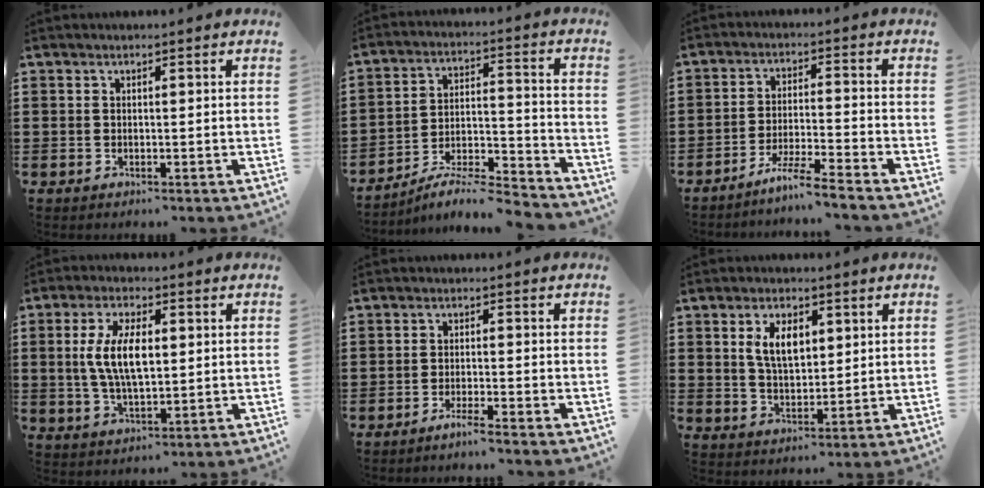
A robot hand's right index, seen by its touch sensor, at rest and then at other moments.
{"total": 7.0, "force": [-6.6, 0.3, 2.3], "torque": [-0.034, -0.001, -0.131]}
{"total": 5.5, "force": [-5.0, -0.8, 2.3], "torque": [-0.051, -0.016, -0.097]}
{"total": 8.5, "force": [0.8, 3.5, 7.7], "torque": [-0.168, 0.004, 0.008]}
{"total": 2.2, "force": [-1.9, -0.4, 1.0], "torque": [-0.017, -0.001, -0.034]}
{"total": 6.1, "force": [2.1, 3.2, 4.8], "torque": [-0.095, 0.007, 0.034]}